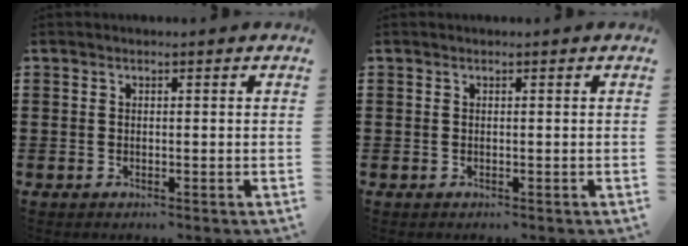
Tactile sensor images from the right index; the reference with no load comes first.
{"total": 0.0}